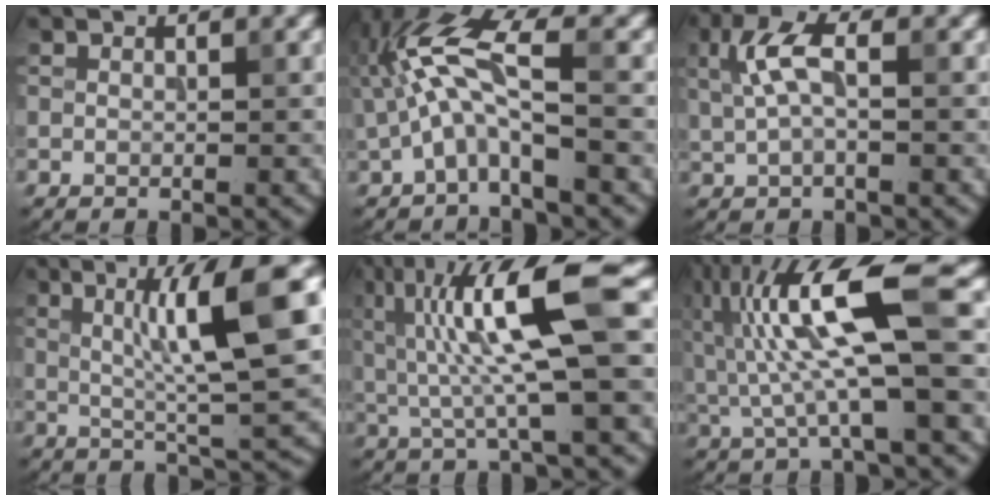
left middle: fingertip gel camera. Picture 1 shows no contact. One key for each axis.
{"total": 6.6, "fx": 0.0, "fy": 2.2, "fz": 6.3, "tx": -0.139, "ty": 0.021, "tz": -0.008}
{"total": 3.7, "fx": 0.9, "fy": 1.6, "fz": 3.3, "tx": -0.074, "ty": 0.008, "tz": 0.014}
{"total": 10.0, "fx": 2.4, "fy": 1.4, "fz": 9.6, "tx": -0.136, "ty": 0.006, "tz": 0.042}
{"total": 10.2, "fx": 2.1, "fy": 1.8, "fz": 9.8, "tx": -0.180, "ty": 0.000, "tz": 0.043}
{"total": 10.7, "fx": 1.2, "fy": 2.3, "fz": 10.3, "tx": -0.201, "ty": 0.016, "tz": 0.023}